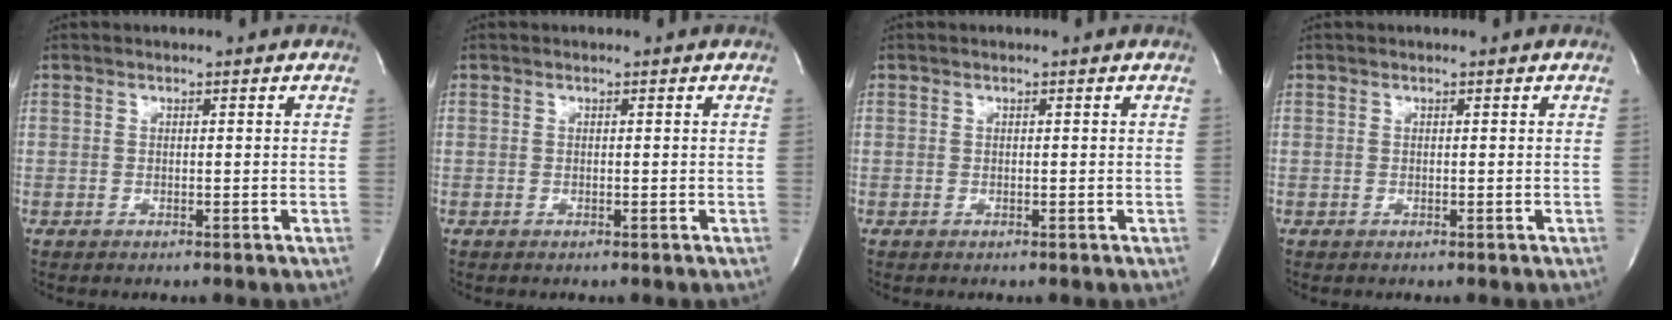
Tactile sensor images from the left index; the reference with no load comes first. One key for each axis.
{"total": 0.0}
{"total": 0.0}
{"total": 0.0}